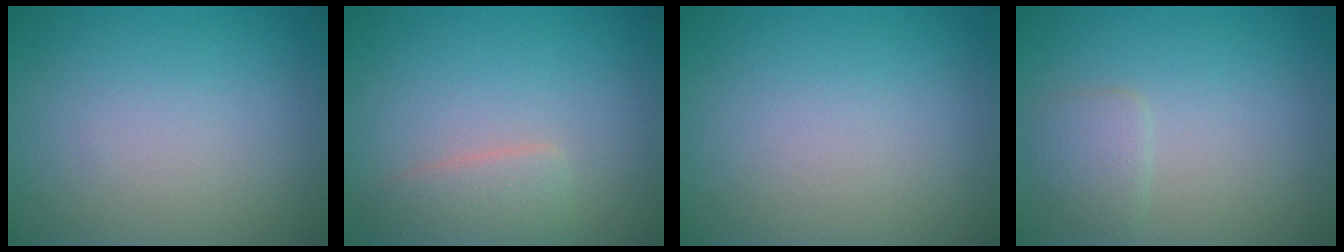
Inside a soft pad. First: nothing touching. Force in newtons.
{"total": 2.5, "press": 2.5, "slide": 0.1}
{"total": 0.0}
{"total": 1.7, "press": 1.7, "slide": 0.1}